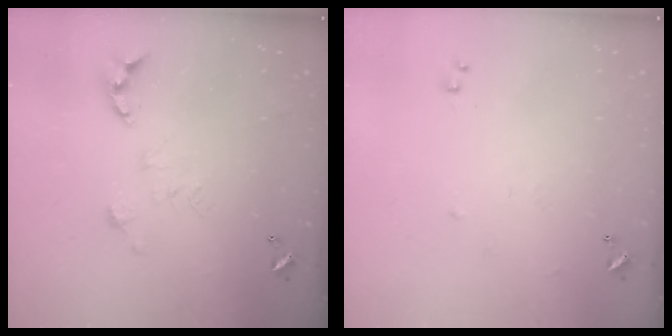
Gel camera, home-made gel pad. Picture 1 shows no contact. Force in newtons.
{"total": 6.3, "press": 6.3, "slide": 0.7}